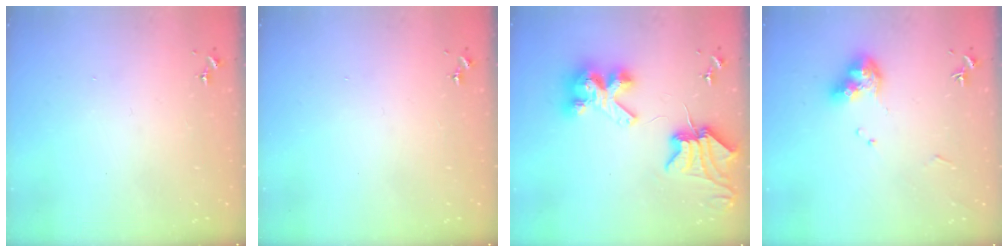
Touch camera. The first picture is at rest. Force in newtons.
{"total": 0.0}
{"total": 11.3, "press": 11.2, "slide": 1.3}
{"total": 10.4, "press": 10.4, "slide": 1.2}